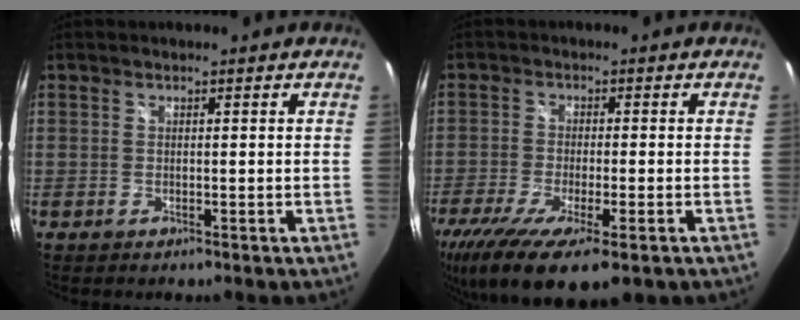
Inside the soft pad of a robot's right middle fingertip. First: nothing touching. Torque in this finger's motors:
{"motor_torque": [1.37, -0.77, 0.66, 0.10]}